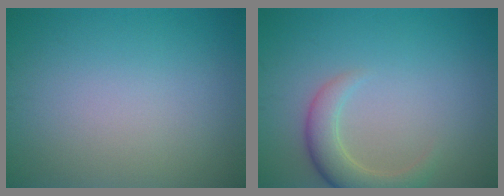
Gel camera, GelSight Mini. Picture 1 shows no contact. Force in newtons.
{"total": 3.6, "press": 3.6, "slide": 0.2}